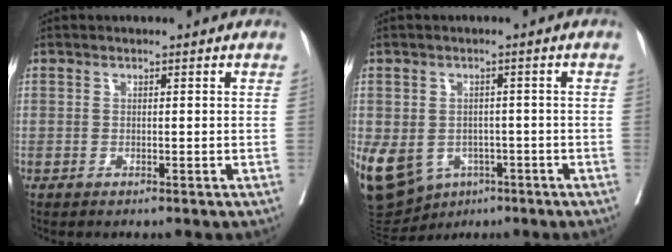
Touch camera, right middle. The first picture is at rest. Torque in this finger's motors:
{"motor_torque": [1.47, -0.37, 1.05, 0.21]}